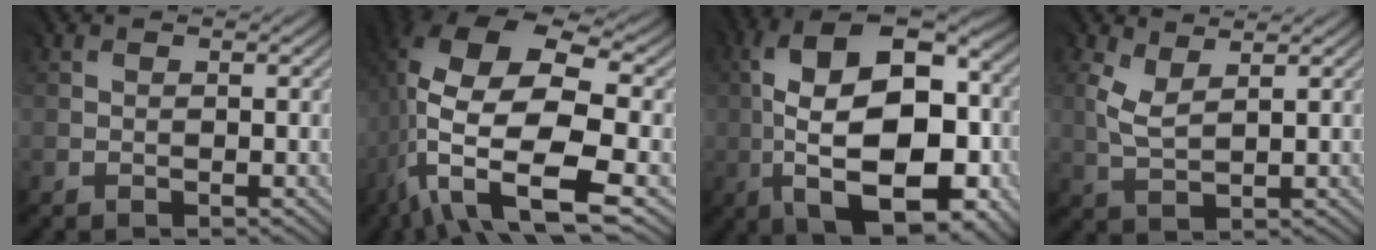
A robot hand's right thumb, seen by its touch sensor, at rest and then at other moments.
{"total": 14.8, "force": [-3.2, 6.7, 12.8], "torque": [-0.268, -0.007, -0.050]}
{"total": 17.6, "force": [-3.0, 8.5, 15.1], "torque": [-0.241, 0.012, -0.049]}
{"total": 2.7, "force": [1.6, 1.0, 2.0], "torque": [-0.062, -0.002, 0.038]}